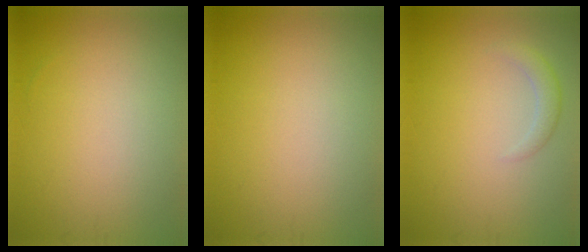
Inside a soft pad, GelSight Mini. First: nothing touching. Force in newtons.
{"total": 0.0}
{"total": 1.5, "press": 1.5, "slide": 0.1}